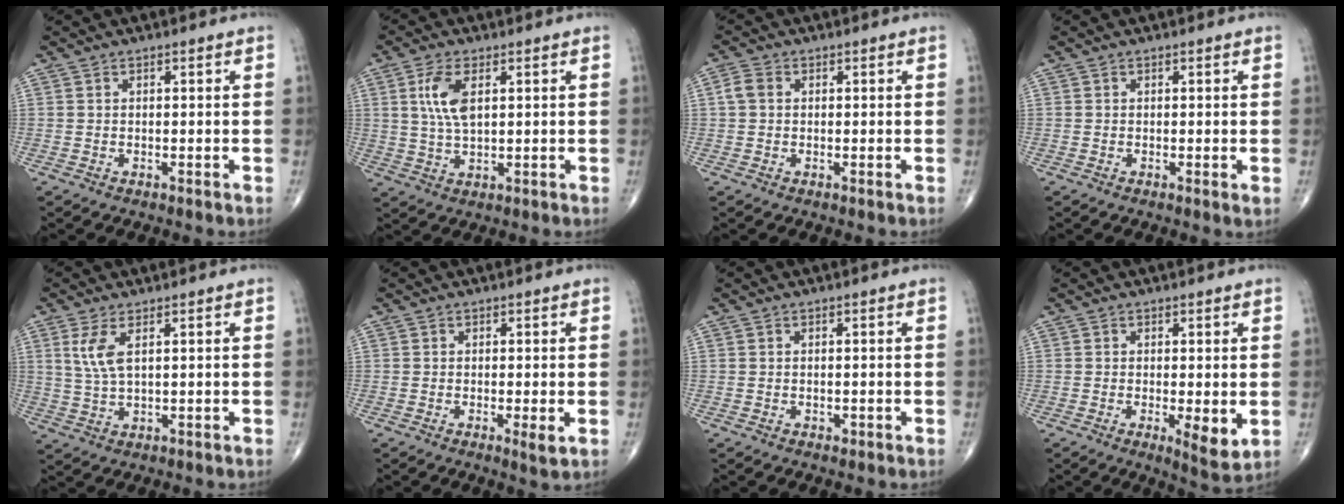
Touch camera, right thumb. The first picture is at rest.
{"total": 7.1, "force": [2.0, 3.2, 6.0], "torque": [-0.129, -0.006, 0.044]}
{"total": 2.7, "force": [0.3, 2.1, 1.6], "torque": [-0.034, 0.009, 0.003]}
{"total": 0.9, "force": [0.0, 0.2, 0.8], "torque": [-0.014, -0.004, -0.002]}
{"total": 5.1, "force": [1.9, 1.9, 4.4], "torque": [-0.101, -0.006, 0.049]}
{"total": 2.3, "force": [-0.4, 0.4, 2.2], "torque": [-0.042, -0.009, -0.010]}
{"total": 0.7, "force": [-0.2, 0.5, 0.4], "torque": [-0.001, 0.001, -0.001]}
{"total": 5.2, "force": [-0.7, 1.6, 4.9], "torque": [-0.076, -0.018, -0.011]}